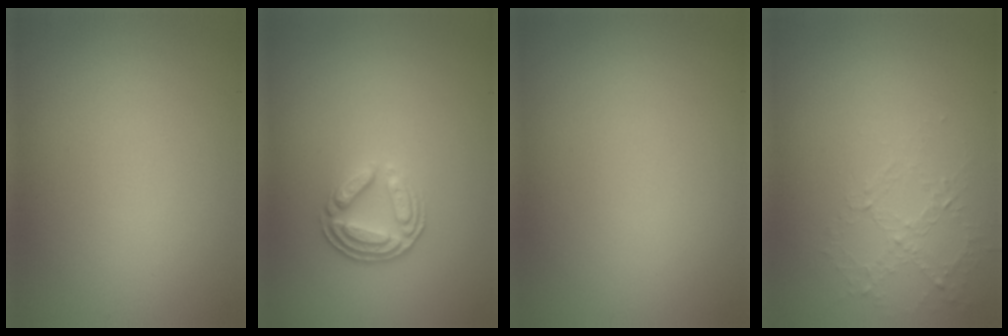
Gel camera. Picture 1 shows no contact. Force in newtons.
{"total": 2.9, "press": 2.5, "slide": 1.6}
{"total": 0.0}
{"total": 1.1, "press": 0.5, "slide": 1.0}